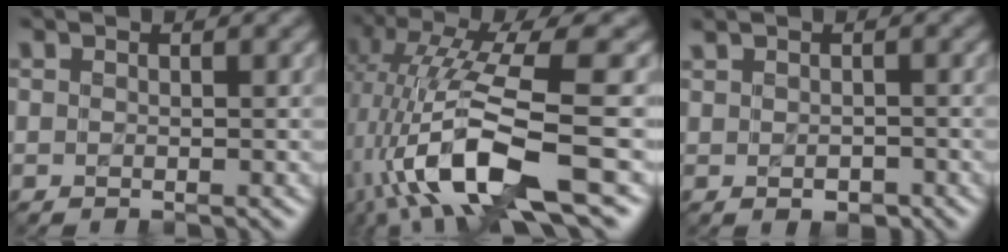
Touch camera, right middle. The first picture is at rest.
{"total": 12.5, "force": [-3.8, 3.4, 11.5], "torque": [-0.212, 0.001, -0.062]}
{"total": 1.5, "force": [-0.1, 0.8, 1.2], "torque": [-0.022, -0.003, 0.003]}